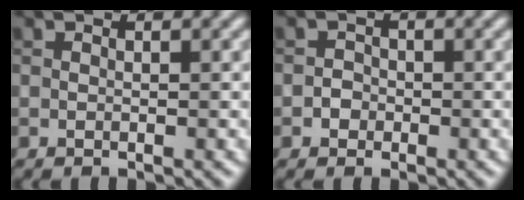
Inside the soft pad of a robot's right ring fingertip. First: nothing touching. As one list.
[{"total": 1.2, "force": [-0.5, 1.0, 0.2], "torque": [0.004, 0.002, -0.010]}]